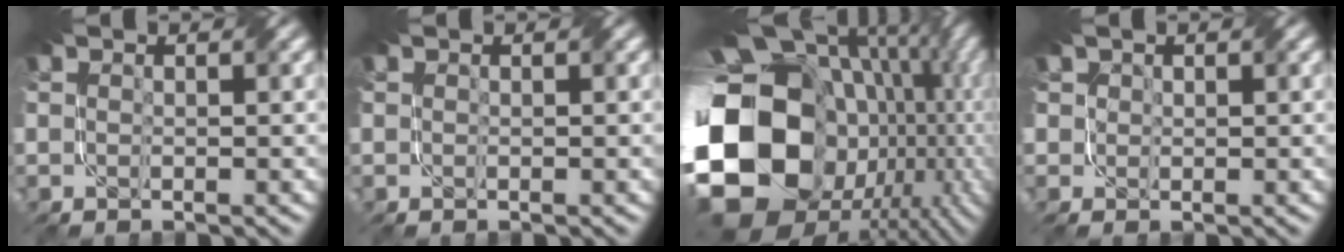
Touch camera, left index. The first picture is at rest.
{"total": 0.0}
{"total": 21.2, "force": [-1.9, 16.3, 13.4], "torque": [-0.312, -0.036, -0.010]}
{"total": 1.0, "force": [0.4, 1.0, 0.1], "torque": [-0.012, -0.012, 0.023]}